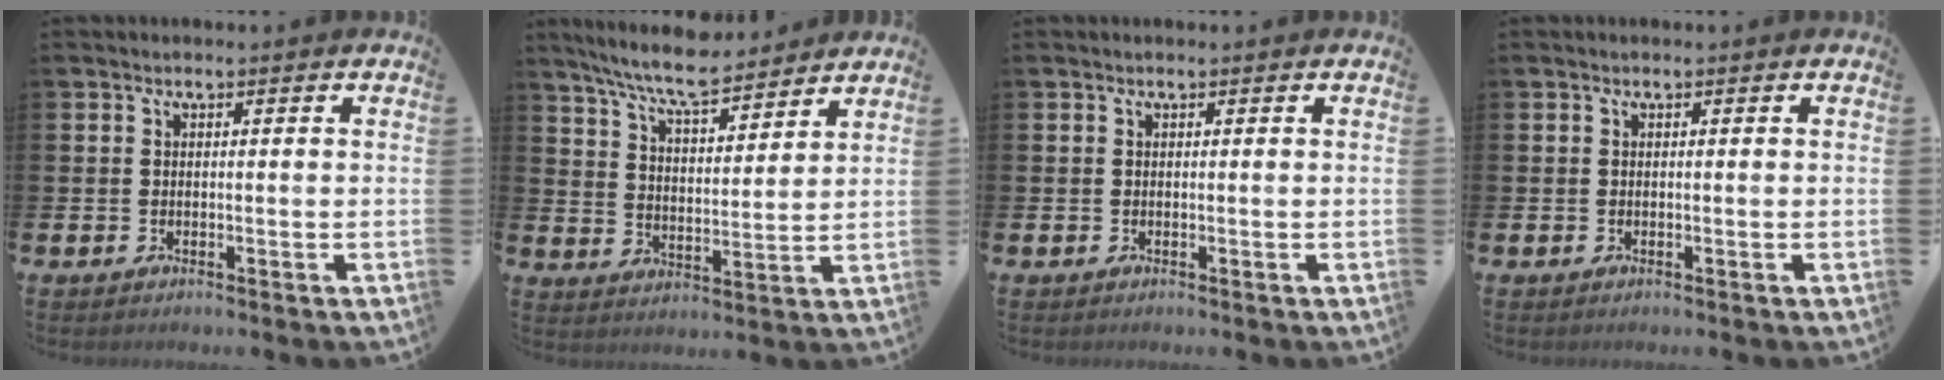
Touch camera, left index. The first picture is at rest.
{"total": 8.2, "force": [7.5, 1.1, 3.0], "torque": [-0.085, -0.039, 0.134]}
{"total": 0.0}
{"total": 0.0}